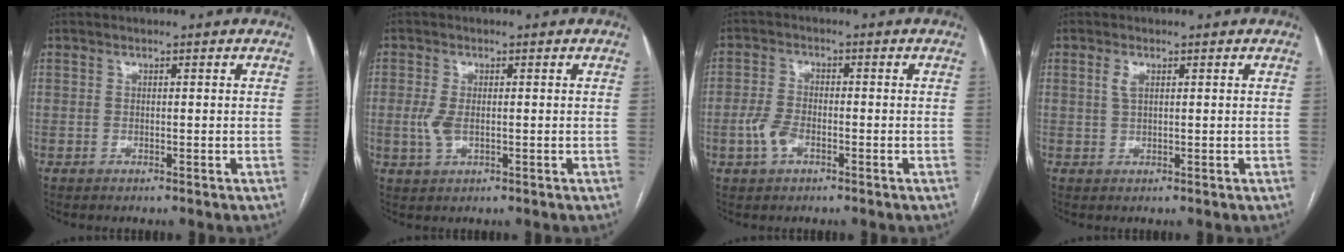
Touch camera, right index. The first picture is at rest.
{"total": 3.1, "force": [-0.3, 1.4, 2.7], "torque": [-0.067, -0.004, -0.003]}
{"total": 4.2, "force": [-1.7, 2.2, 3.1], "torque": [-0.074, 0.005, -0.034]}
{"total": 1.9, "force": [0.8, 0.8, 1.6], "torque": [-0.035, 0.004, 0.018]}